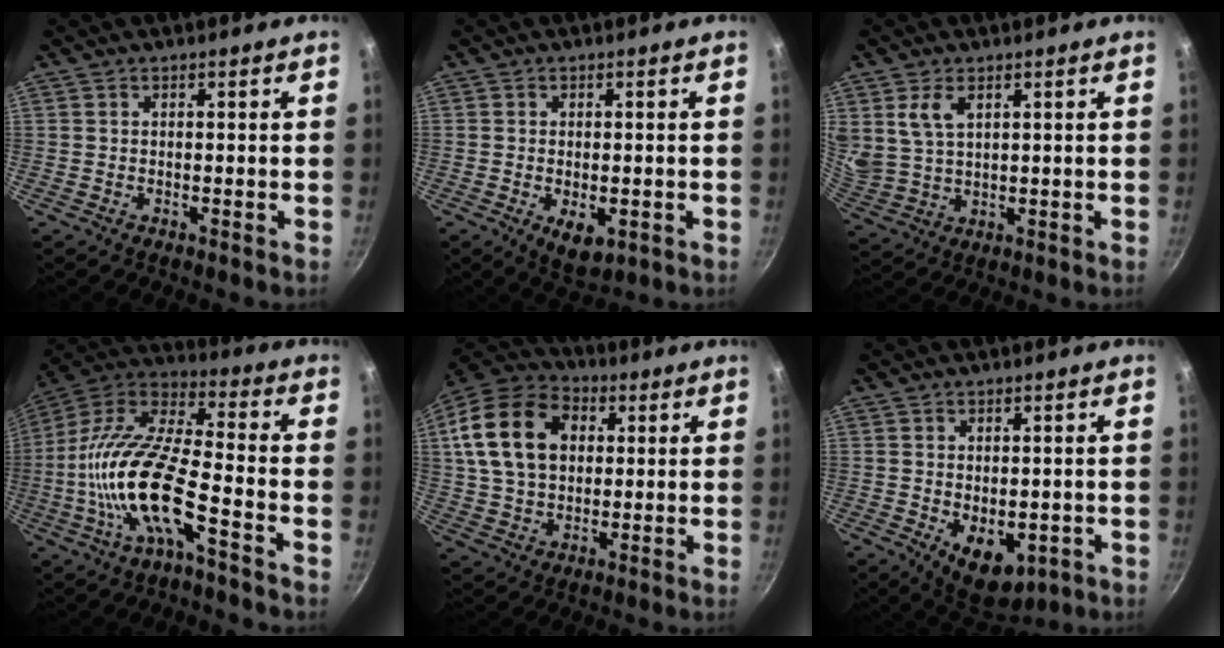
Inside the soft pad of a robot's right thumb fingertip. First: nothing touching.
{"total": 5.6, "force": [-1.5, 3.2, 4.4], "torque": [-0.056, -0.007, -0.014]}
{"total": 7.0, "force": [3.1, 4.2, 4.7], "torque": [-0.084, -0.017, 0.071]}
{"total": 18.4, "force": [-6.5, 6.0, 16.1], "torque": [-0.307, 0.049, -0.141]}
{"total": 19.1, "force": [4.5, 13.8, 12.5], "torque": [-0.209, 0.018, 0.075]}
{"total": 8.8, "force": [-1.9, 5.6, 6.5], "torque": [-0.066, -0.008, -0.011]}